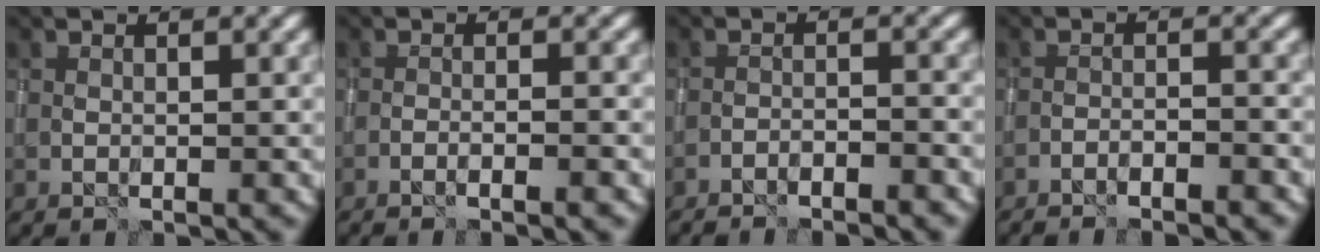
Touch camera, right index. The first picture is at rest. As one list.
[{"total": 2.5, "force": [-1.7, 0.4, 1.8], "torque": [-0.026, 0.014, -0.037]}, {"total": 3.8, "force": [-3.6, 0.6, 1.0], "torque": [-0.013, 0.008, -0.051]}, {"total": 3.5, "force": [-3.2, 0.5, 1.4], "torque": [-0.020, 0.008, -0.050]}]